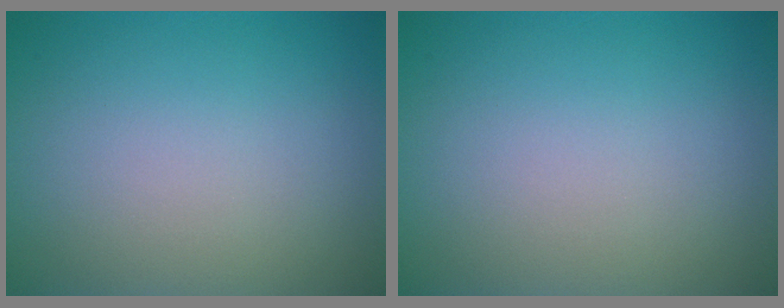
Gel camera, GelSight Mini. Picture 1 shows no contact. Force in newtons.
{"total": 0.0}